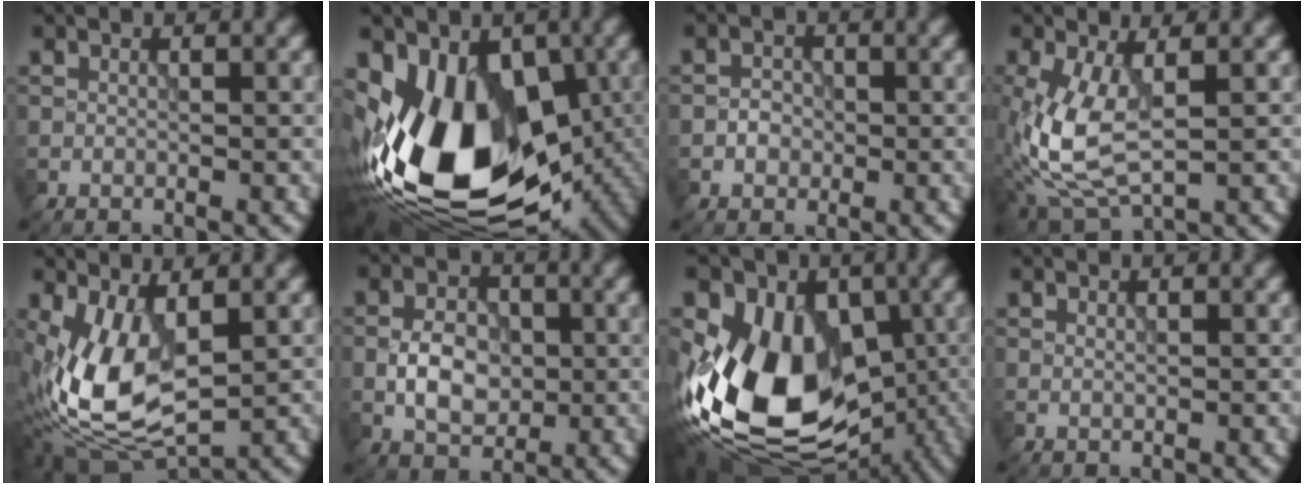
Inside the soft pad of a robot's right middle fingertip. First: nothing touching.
{"total": 17.6, "force": [-2.8, 11.3, 13.2], "torque": [-0.218, -0.024, -0.050]}
{"total": 1.3, "force": [-0.4, 1.2, 0.5], "torque": [-0.005, 0.003, -0.011]}
{"total": 6.4, "force": [-0.1, 3.1, 5.6], "torque": [-0.140, -0.004, 0.002]}
{"total": 8.1, "force": [0.0, 4.1, 7.0], "torque": [-0.160, -0.004, 0.001]}
{"total": 4.2, "force": [-0.6, 2.9, 3.0], "torque": [-0.051, 0.003, -0.013]}
{"total": 16.4, "force": [-1.7, 11.9, 11.1], "torque": [-0.179, -0.006, -0.028]}
{"total": 0.0}